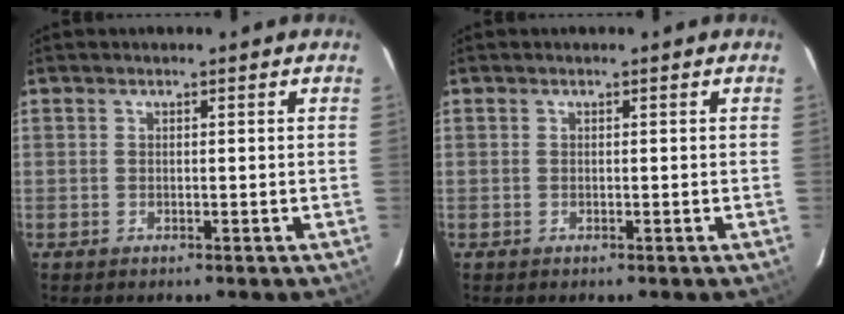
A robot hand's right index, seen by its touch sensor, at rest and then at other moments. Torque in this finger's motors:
{"motor_torque": [0.02, 0.02, 0.05, 0.01]}